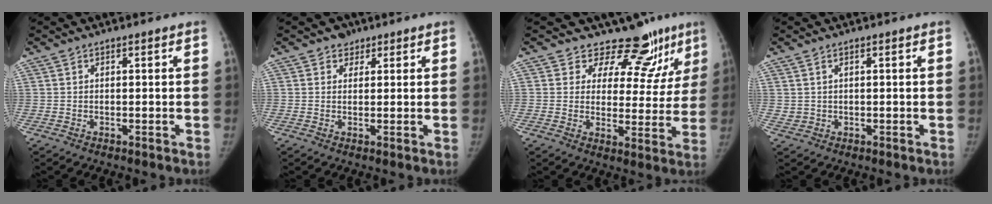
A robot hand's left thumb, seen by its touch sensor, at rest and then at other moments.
{"total": 2.2, "force": [1.5, 1.7, 0.1], "torque": [0.014, -0.005, 0.016]}
{"total": 12.1, "force": [10.2, 5.7, 3.1], "torque": [0.007, -0.071, 0.126]}
{"total": 1.4, "force": [0.8, 0.9, 0.8], "torque": [-0.012, -0.004, 0.019]}